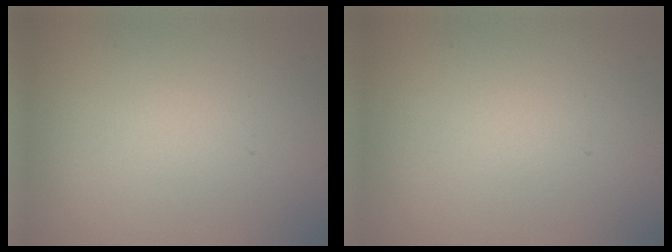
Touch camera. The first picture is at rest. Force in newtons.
{"total": 0.0}